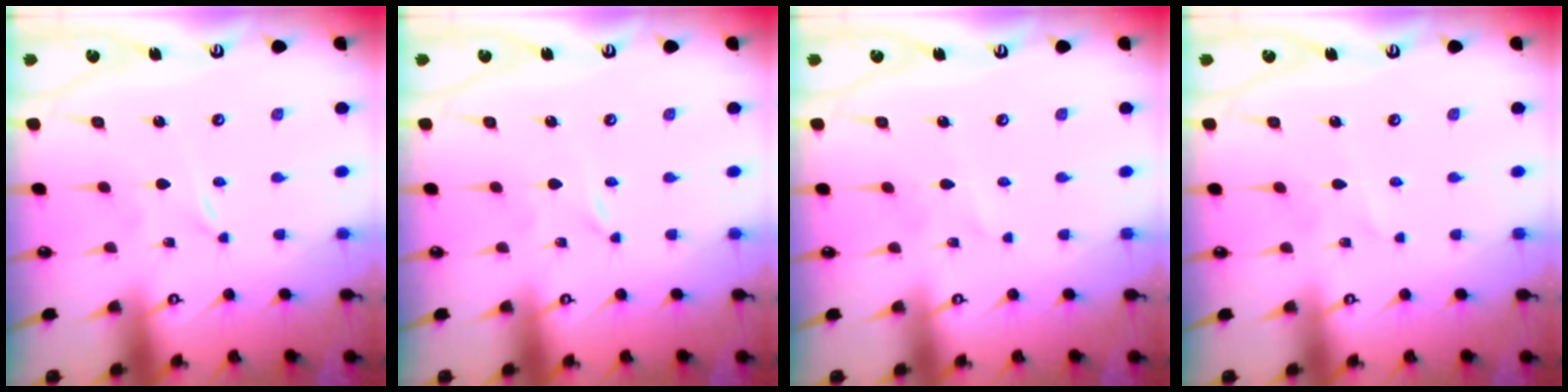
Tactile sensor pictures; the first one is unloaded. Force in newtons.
{"total": 0.0}
{"total": 2.7, "press": 2.7, "slide": 0.3}
{"total": 2.7, "press": 2.7, "slide": 0.3}